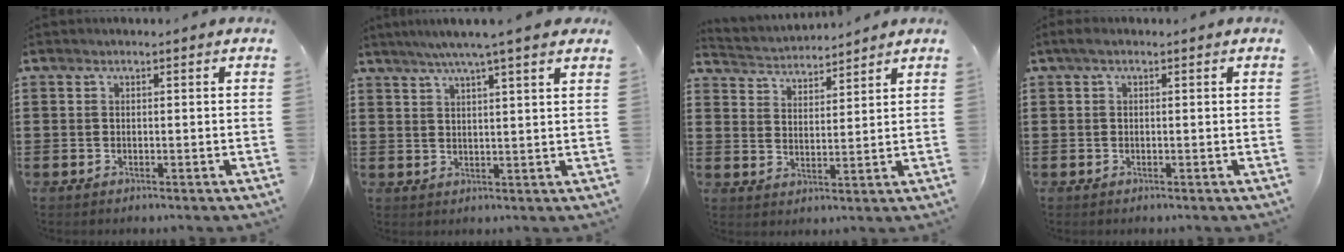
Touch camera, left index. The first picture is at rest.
{"total": 5.2, "force": [4.0, -0.6, 3.2], "torque": [-0.073, -0.008, 0.070]}
{"total": 3.1, "force": [3.1, 0.4, -0.4], "torque": [-0.009, -0.018, 0.052]}
{"total": 1.0, "force": [-0.3, 0.3, 0.8], "torque": [-0.015, -0.001, -0.006]}